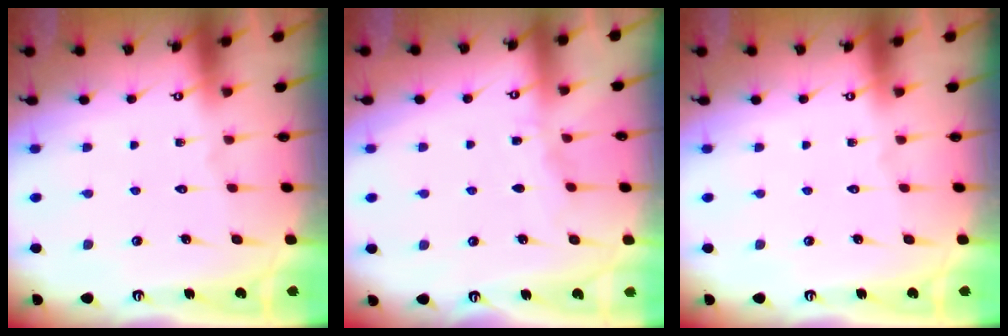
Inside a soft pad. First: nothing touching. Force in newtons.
{"total": 4.1, "press": 4.1, "slide": 0.5}
{"total": 0.0}